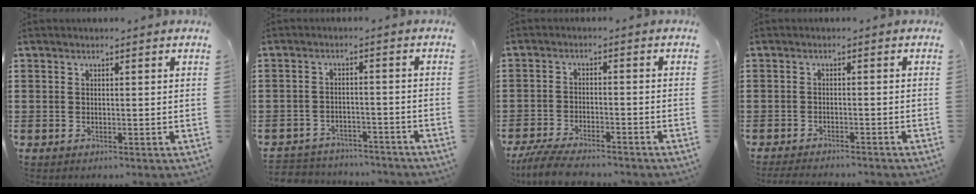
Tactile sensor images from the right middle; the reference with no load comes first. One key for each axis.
{"total": 3.3, "fx": -3.3, "fy": 0.5, "fz": -0.2, "tx": -0.006, "ty": -0.001, "tz": -0.071}
{"total": 4.8, "fx": -4.5, "fy": 0.5, "fz": 1.7, "tx": -0.049, "ty": -0.009, "tz": -0.091}
{"total": 2.0, "fx": -2.0, "fy": 0.0, "fz": 0.3, "tx": -0.009, "ty": -0.002, "tz": -0.039}